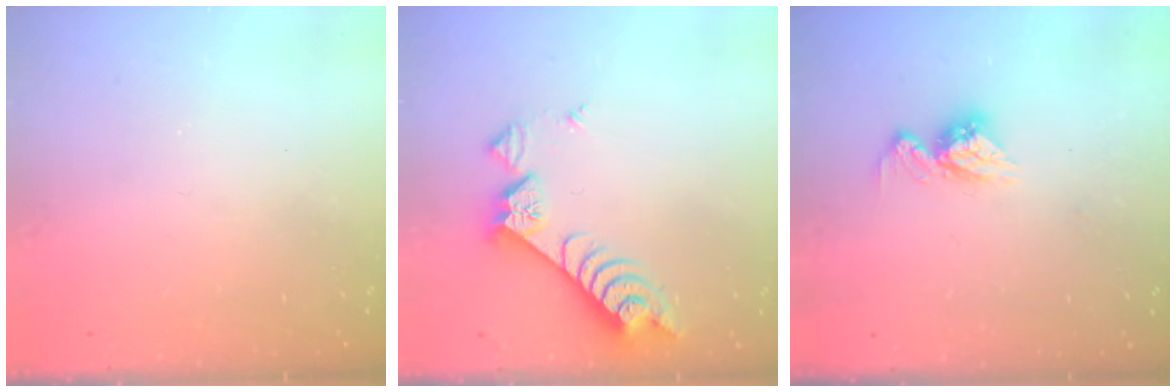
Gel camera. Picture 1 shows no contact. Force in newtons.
{"total": 7.6, "press": 7.6, "slide": 0.5}
{"total": 9.3, "press": 9.2, "slide": 0.7}